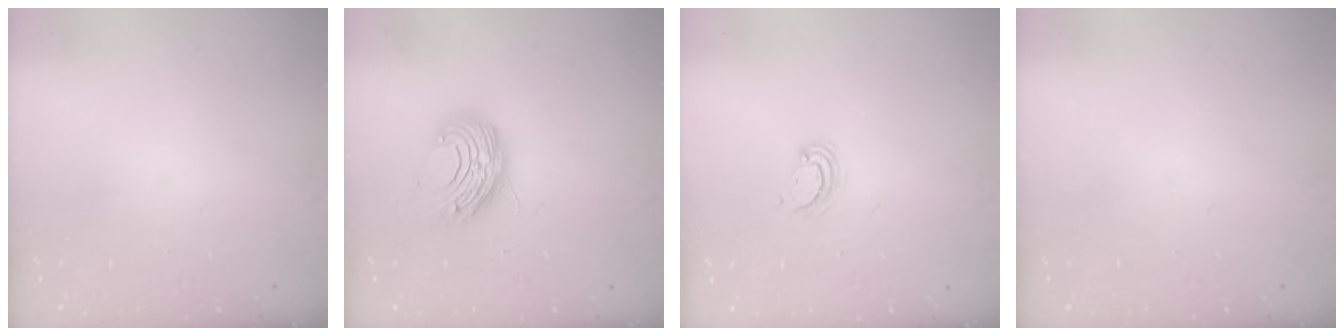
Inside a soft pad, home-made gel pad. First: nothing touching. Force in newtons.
{"total": 9.1, "press": 9.1, "slide": 0.5}
{"total": 3.2, "press": 3.2, "slide": 0.3}
{"total": 0.0}